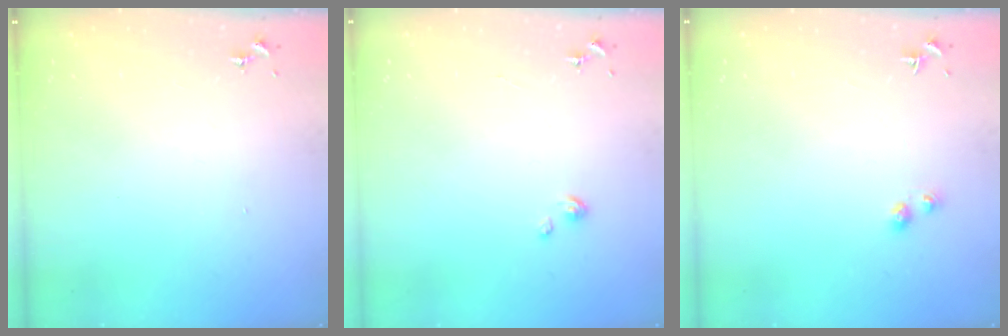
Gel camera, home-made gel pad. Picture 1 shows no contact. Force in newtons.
{"total": 2.2, "press": 2.2, "slide": 0.3}
{"total": 2.9, "press": 2.9, "slide": 0.5}